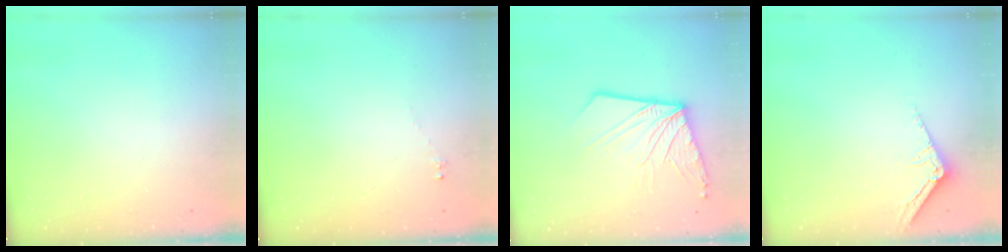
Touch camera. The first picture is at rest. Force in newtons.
{"total": 1.7, "press": 1.6, "slide": 0.2}
{"total": 14.4, "press": 14.4, "slide": 1.5}
{"total": 3.2, "press": 3.2, "slide": 0.3}